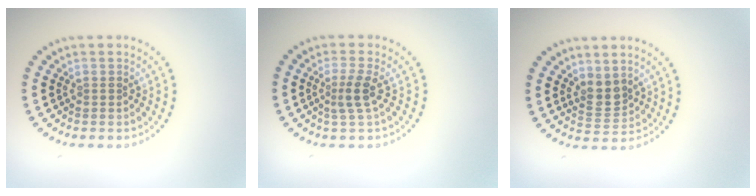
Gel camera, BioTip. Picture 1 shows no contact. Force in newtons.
{"total": 2.1, "press": 1.4, "slide": 1.5}
{"total": 2.1, "press": 1.8, "slide": 1.2}